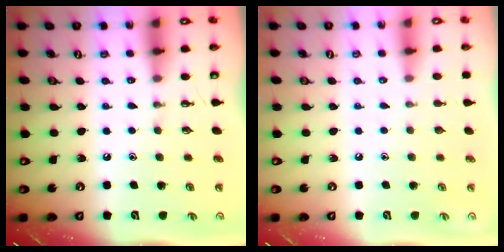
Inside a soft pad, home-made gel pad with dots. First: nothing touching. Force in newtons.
{"total": 0.0}